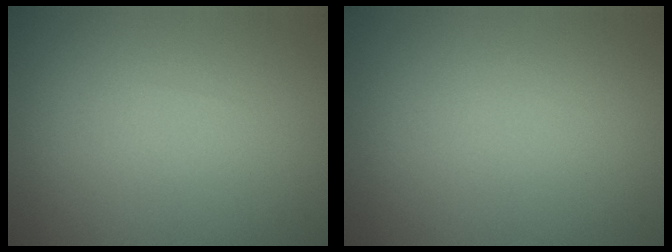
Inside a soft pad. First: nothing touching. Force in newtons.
{"total": 0.0}